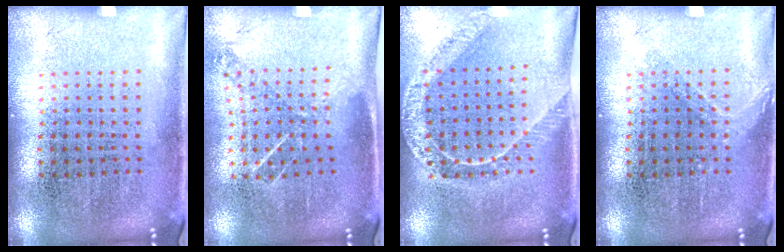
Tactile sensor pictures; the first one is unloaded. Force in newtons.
{"total": 0.9, "press": 0.8, "slide": 0.5}
{"total": 1.3, "press": 1.3, "slide": 0.2}
{"total": 0.9, "press": 0.8, "slide": 0.3}